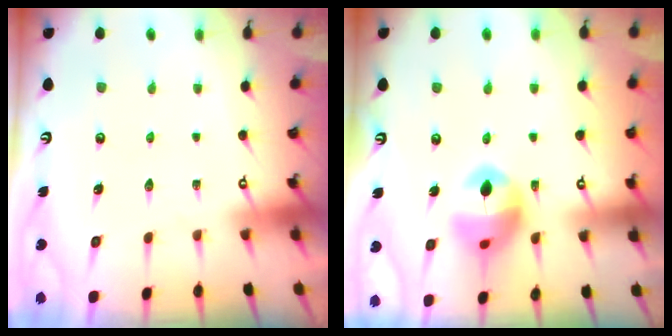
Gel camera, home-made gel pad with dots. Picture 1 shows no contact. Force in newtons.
{"total": 13.7, "press": 13.6, "slide": 1.6}